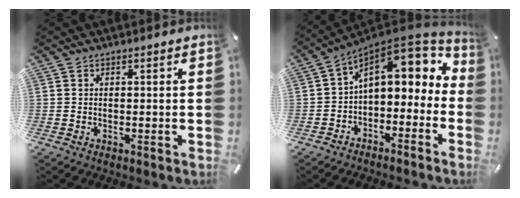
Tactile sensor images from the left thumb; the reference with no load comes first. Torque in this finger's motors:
{"motor_torque": [1.06, 3.21, 0.92, -0.48, 0.36]}